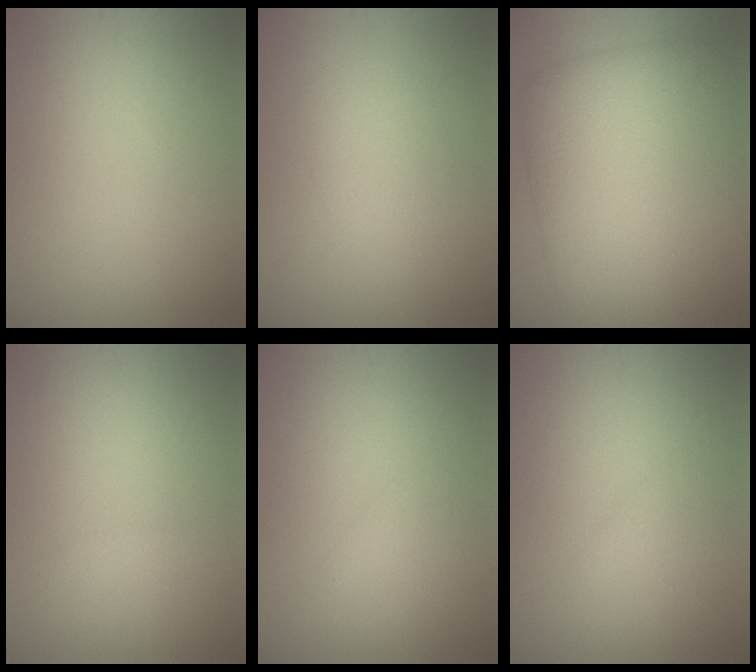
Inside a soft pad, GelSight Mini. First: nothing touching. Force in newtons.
{"total": 2.2, "press": 2.2, "slide": 0.1}
{"total": 13.5, "press": 13.5, "slide": 0.6}
{"total": 0.8, "press": 0.8, "slide": 0.1}
{"total": 1.9, "press": 1.9, "slide": 0.1}
{"total": 1.9, "press": 1.9, "slide": 0.1}